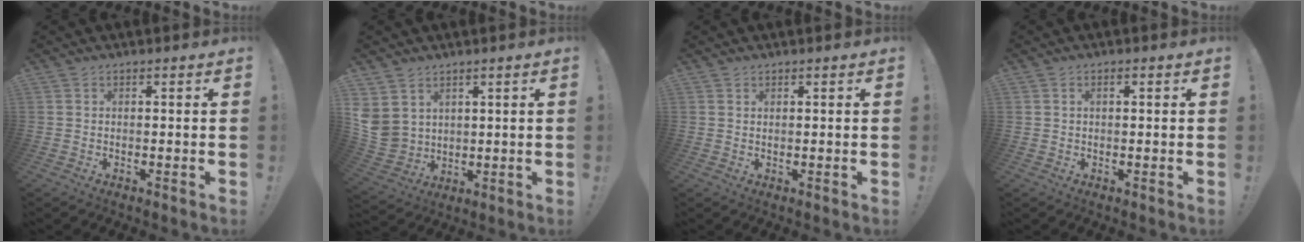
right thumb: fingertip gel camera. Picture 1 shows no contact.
{"total": 6.9, "force": [3.3, 5.8, 2.0], "torque": [-0.061, -0.022, 0.073]}
{"total": 0.7, "force": [0.6, 0.0, 0.3], "torque": [-0.003, -0.001, 0.011]}
{"total": 1.0, "force": [0.2, 0.5, 0.9], "torque": [-0.010, 0.000, 0.001]}